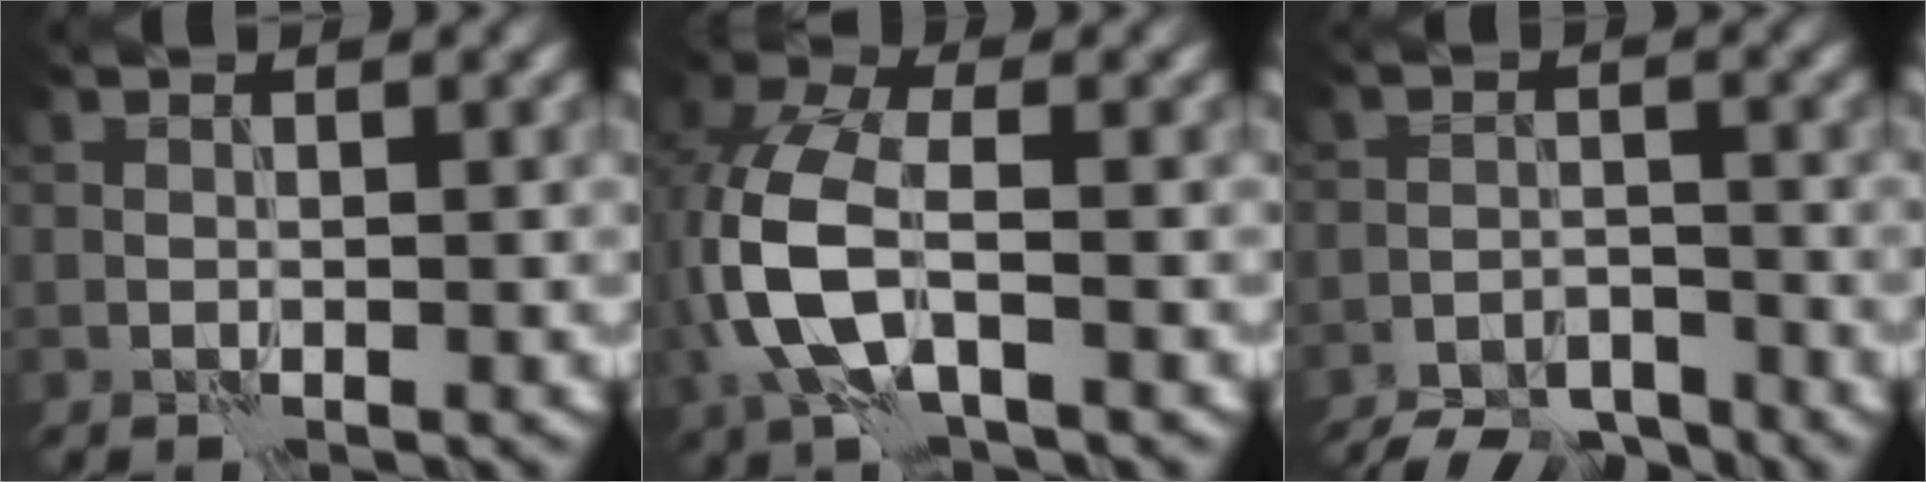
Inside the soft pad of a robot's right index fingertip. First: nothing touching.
{"total": 7.2, "force": [-1.4, 3.9, 5.9], "torque": [-0.153, 0.006, -0.037]}
{"total": 6.9, "force": [-6.4, 1.7, 1.8], "torque": [-0.023, -0.007, -0.106]}